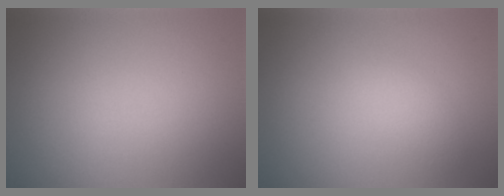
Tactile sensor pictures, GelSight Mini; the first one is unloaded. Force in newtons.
{"total": 1.4, "press": 1.4, "slide": 0.1}